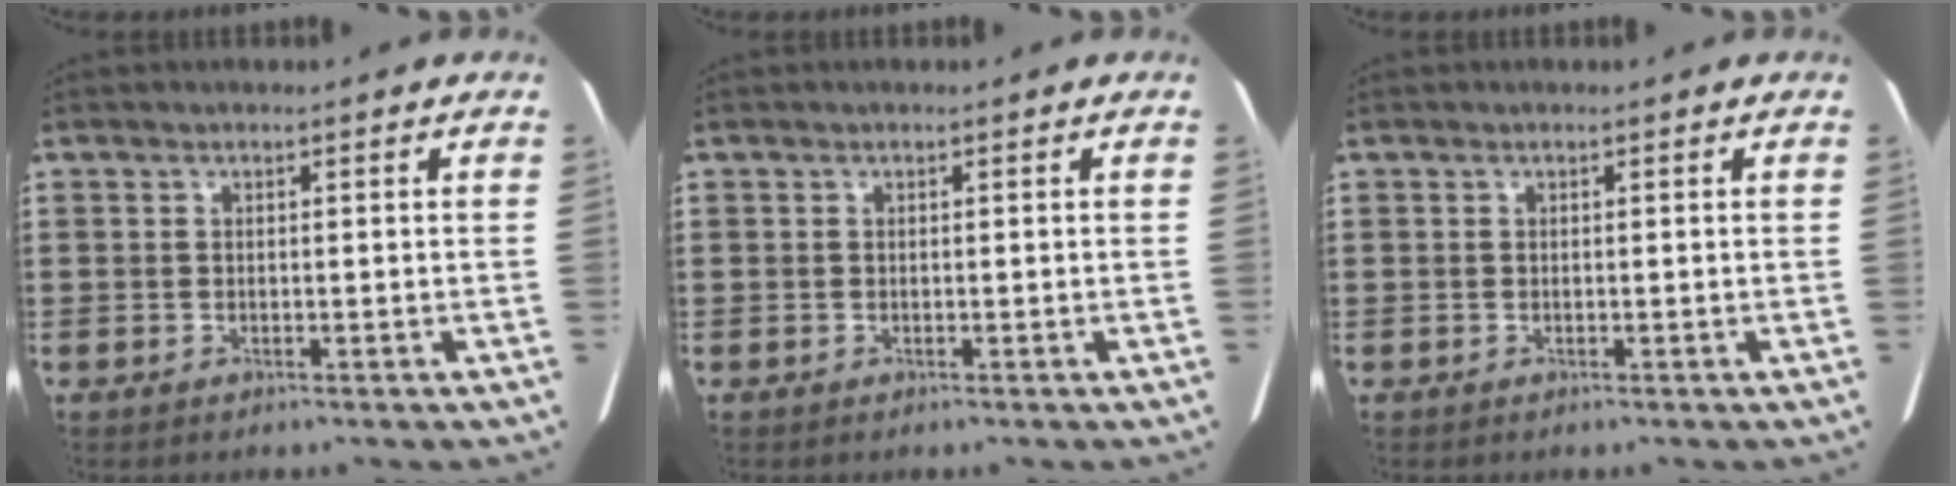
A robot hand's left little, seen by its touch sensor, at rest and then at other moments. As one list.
[{"total": 0.0}, {"total": 0.0}]